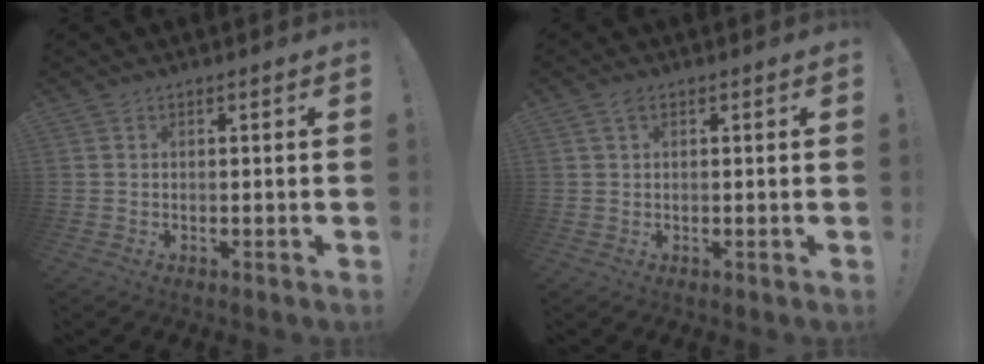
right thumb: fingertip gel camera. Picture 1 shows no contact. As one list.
[{"total": 1.8, "force": [0.9, 0.9, 1.3], "torque": [-0.025, 0.001, 0.016]}]